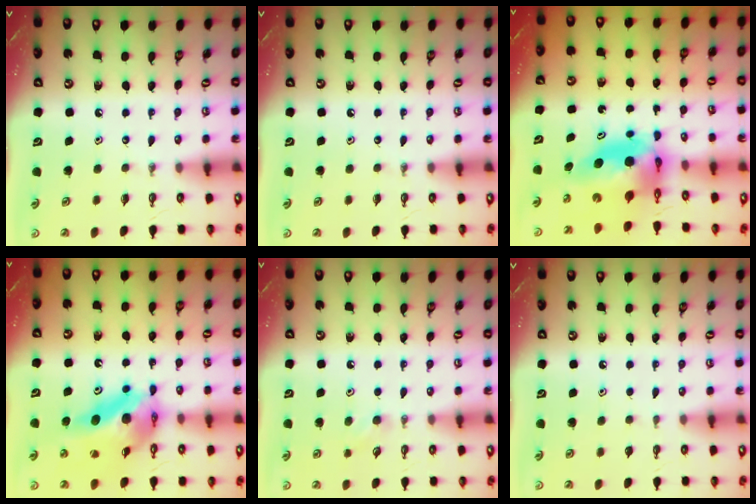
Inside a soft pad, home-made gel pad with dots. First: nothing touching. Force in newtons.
{"total": 0.0}
{"total": 8.9, "press": 8.9, "slide": 1.0}
{"total": 16.0, "press": 15.9, "slide": 1.7}
{"total": 4.3, "press": 4.1, "slide": 1.3}
{"total": 0.9, "press": 0.1, "slide": 0.9}